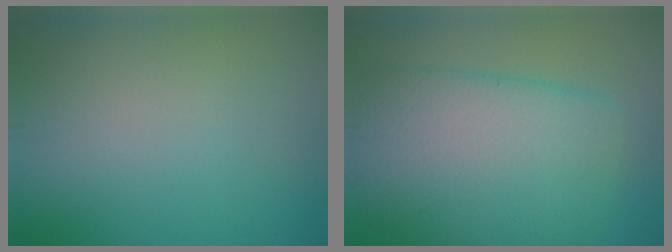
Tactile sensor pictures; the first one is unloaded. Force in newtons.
{"total": 10.3, "press": 10.3, "slide": 0.3}